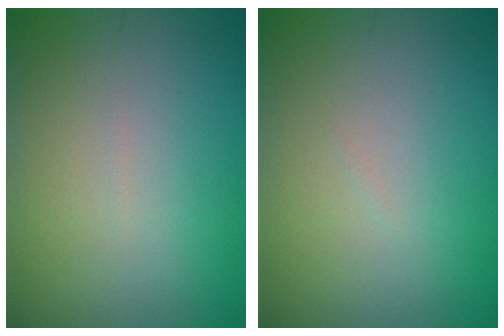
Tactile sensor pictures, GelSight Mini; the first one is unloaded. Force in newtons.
{"total": 0.0}